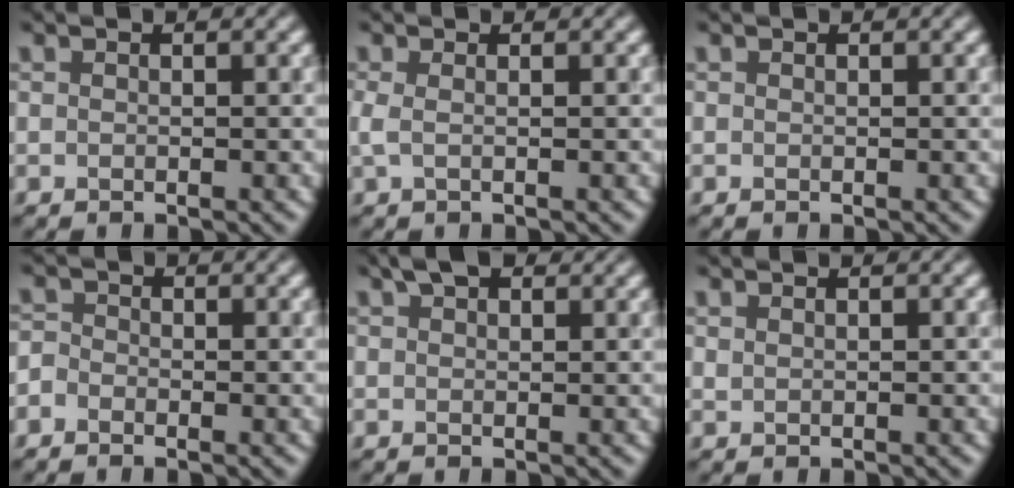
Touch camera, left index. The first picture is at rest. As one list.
[{"total": 0.9, "force": [0.2, 0.2, 0.9], "torque": [-0.019, 0.005, 0.002]}, {"total": 0.0}, {"total": 1.1, "force": [-0.6, 0.9, 0.3], "torque": [-0.002, 0.004, -0.017]}, {"total": 2.5, "force": [1.9, 1.0, 1.3], "torque": [-0.018, 0.012, 0.031]}, {"total": 0.6, "force": [0.5, 0.0, -0.1], "torque": [0.003, 0.003, 0.014]}]